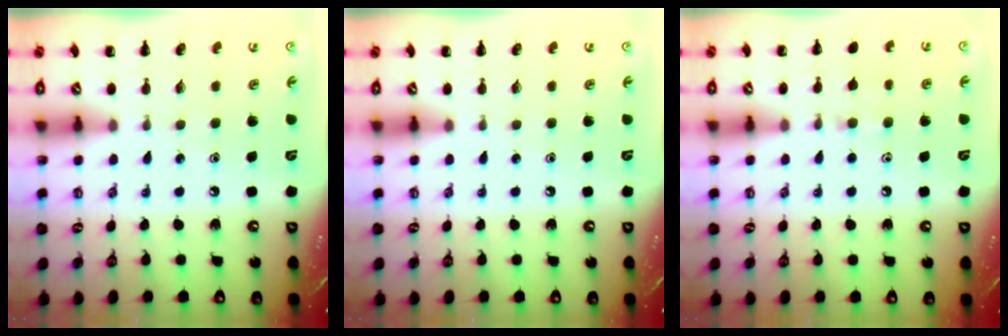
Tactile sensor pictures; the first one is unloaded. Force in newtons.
{"total": 0.0}
{"total": 7.8, "press": 7.5, "slide": 2.1}